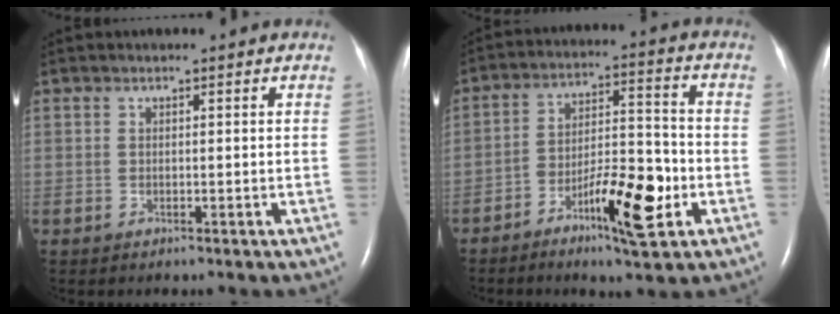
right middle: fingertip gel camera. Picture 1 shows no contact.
{"total": 11.3, "force": [-4.9, 2.3, 9.9], "torque": [-0.168, 0.008, -0.080]}